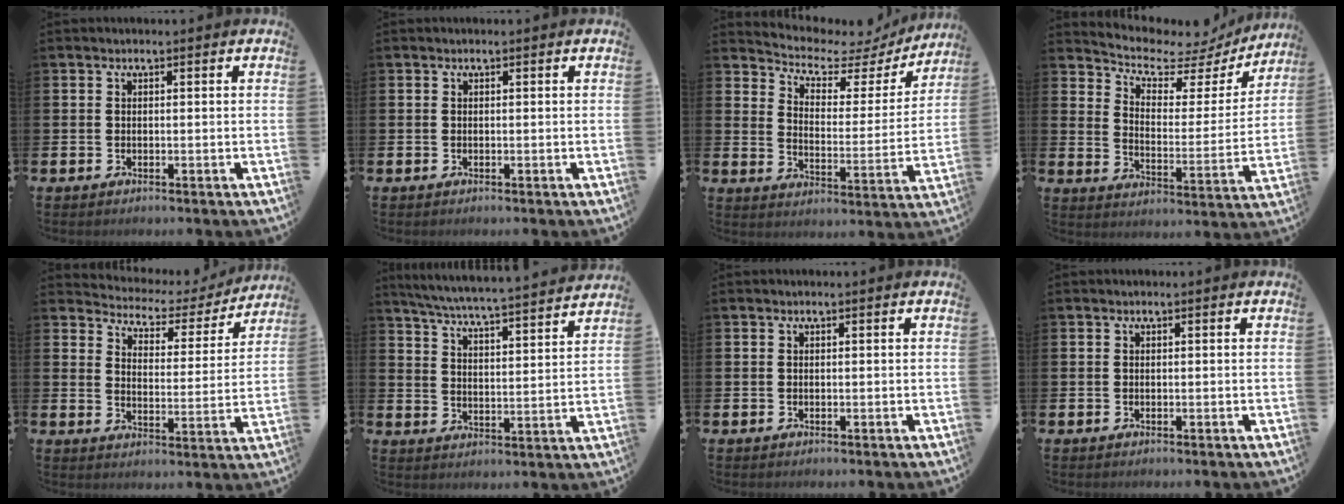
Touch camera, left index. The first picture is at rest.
{"total": 0.0}
{"total": 5.5, "force": [5.0, 2.0, 1.2], "torque": [-0.050, -0.045, 0.078]}
{"total": 6.5, "force": [6.0, 2.2, 1.6], "torque": [-0.063, -0.054, 0.096]}
{"total": 3.7, "force": [3.3, 1.6, 0.3], "torque": [-0.035, -0.030, 0.048]}
{"total": 6.3, "force": [6.1, -0.2, 1.6], "torque": [-0.056, -0.049, 0.104]}
{"total": 0.0}
{"total": 0.0}